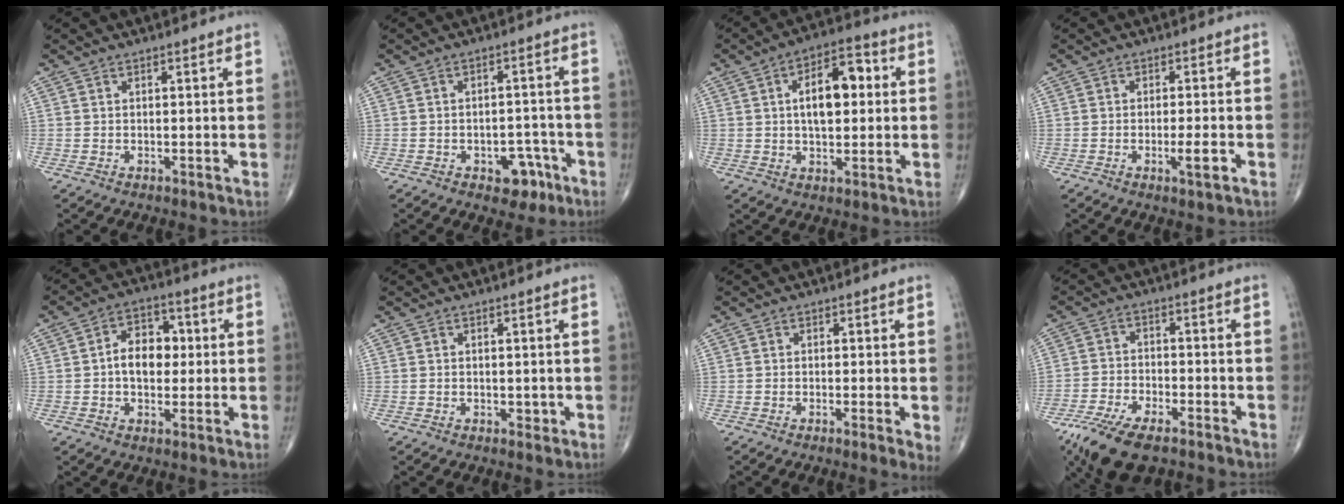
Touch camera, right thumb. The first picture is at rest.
{"total": 6.0, "force": [-3.1, 3.8, 3.5], "torque": [-0.017, 0.028, -0.037]}
{"total": 11.3, "force": [1.7, 5.9, 9.5], "torque": [-0.127, 0.017, 0.021]}
{"total": 3.1, "force": [-1.1, 0.4, 2.9], "torque": [-0.048, -0.003, -0.020]}
{"total": 8.0, "force": [-0.1, 5.9, 5.4], "torque": [-0.054, 0.024, -0.013]}
{"total": 0.8, "force": [-0.1, 0.7, 0.5], "torque": [0.000, 0.001, -0.003]}
{"total": 2.5, "force": [-0.5, 0.2, 2.4], "torque": [-0.044, -0.008, -0.014]}
{"total": 11.6, "force": [-8.0, 4.2, 7.3], "torque": [-0.140, 0.012, -0.149]}